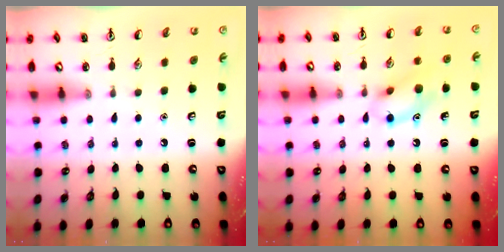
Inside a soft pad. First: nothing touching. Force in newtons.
{"total": 10.7, "press": 10.6, "slide": 1.4}